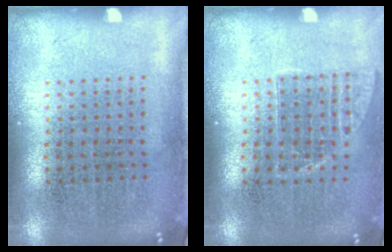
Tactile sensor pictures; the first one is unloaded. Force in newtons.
{"total": 1.0, "press": 0.8, "slide": 0.6}